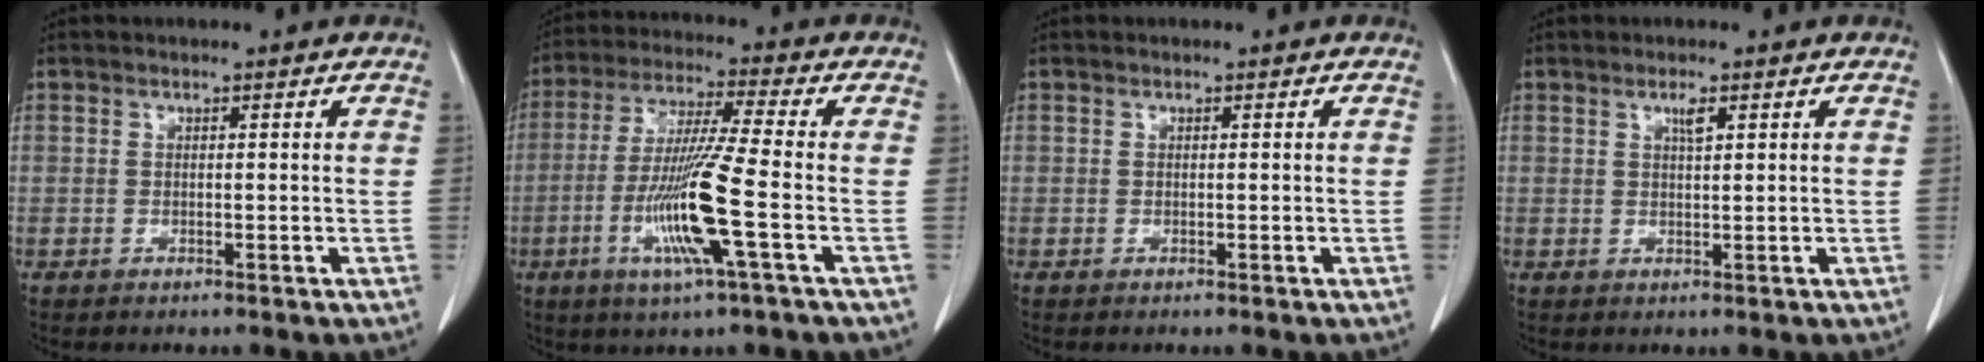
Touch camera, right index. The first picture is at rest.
{"total": 12.3, "force": [-3.5, -0.8, 11.8], "torque": [-0.236, -0.016, -0.073]}
{"total": 0.0}
{"total": 1.6, "force": [0.8, 0.2, 1.3], "torque": [-0.026, -0.002, 0.015]}